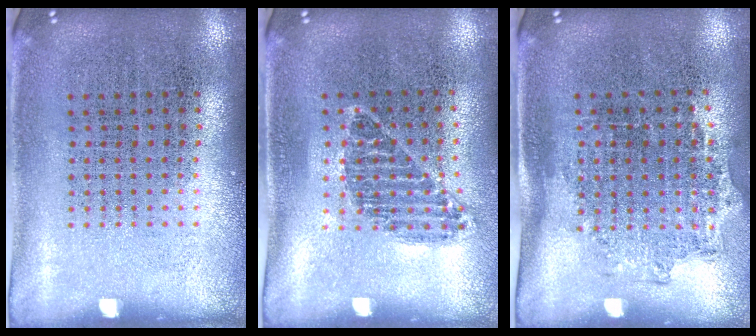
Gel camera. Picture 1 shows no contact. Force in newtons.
{"total": 1.0, "press": 0.8, "slide": 0.5}
{"total": 1.2, "press": 0.9, "slide": 0.8}